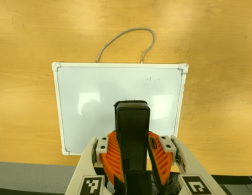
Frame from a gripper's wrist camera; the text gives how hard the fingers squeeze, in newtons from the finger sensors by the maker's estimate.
{"total": 9.9, "left": 8.2, "right": 11.7}